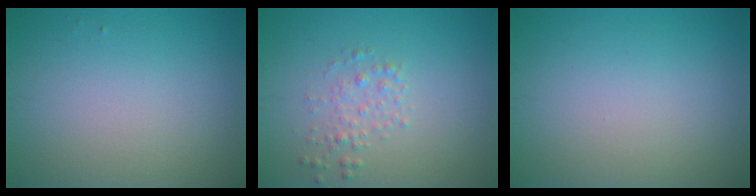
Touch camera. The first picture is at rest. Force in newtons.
{"total": 1.6, "press": 1.6, "slide": 0.0}
{"total": 0.0}